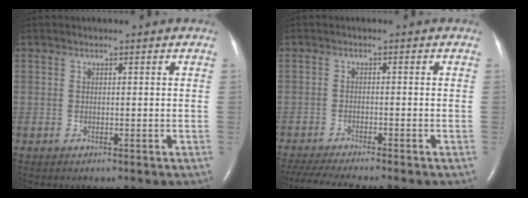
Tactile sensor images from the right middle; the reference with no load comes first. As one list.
[{"total": 10.1, "force": [-9.0, -0.1, 4.7], "torque": [-0.071, -0.018, -0.144]}]